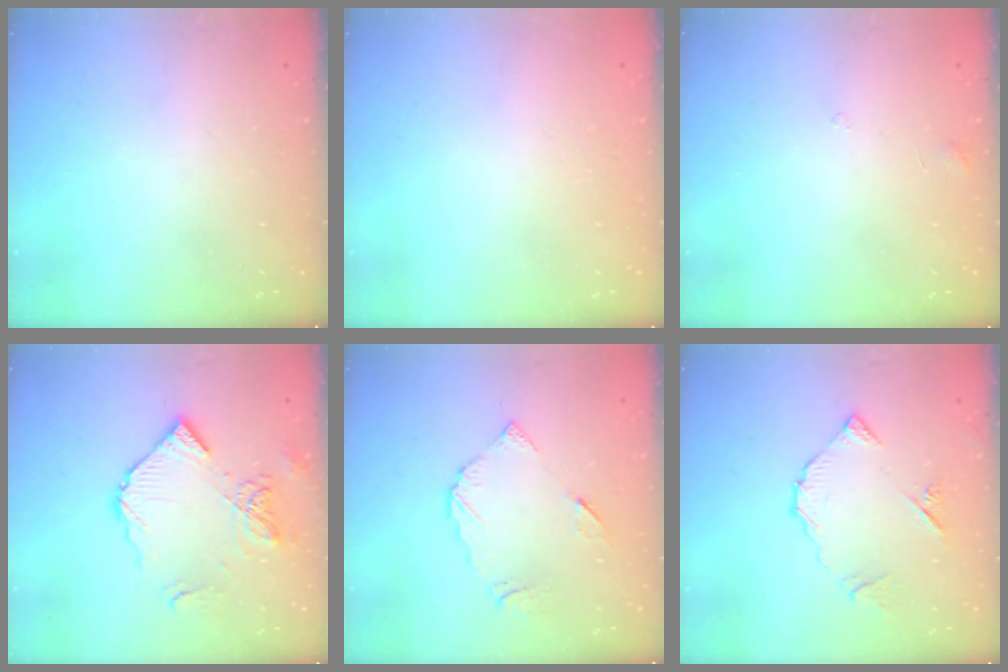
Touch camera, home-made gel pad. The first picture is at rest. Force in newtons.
{"total": 1.8, "press": 1.8, "slide": 0.1}
{"total": 2.9, "press": 2.9, "slide": 0.2}
{"total": 12.2, "press": 12.2, "slide": 1.3}
{"total": 7.7, "press": 7.7, "slide": 0.5}
{"total": 9.1, "press": 9.1, "slide": 0.8}